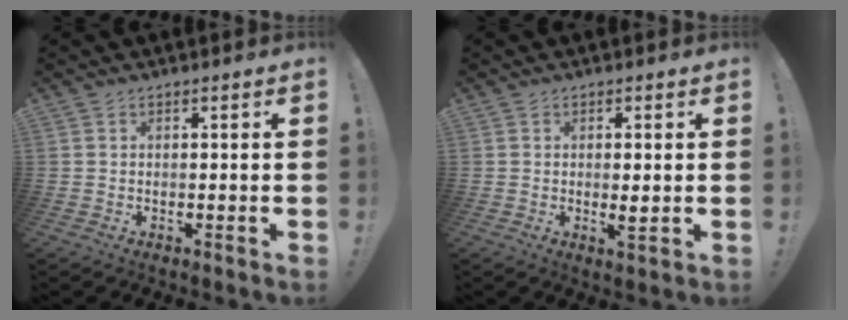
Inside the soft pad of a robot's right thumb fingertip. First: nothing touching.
{"total": 2.6, "force": [0.1, 0.3, 2.6], "torque": [-0.032, -0.008, -0.001]}